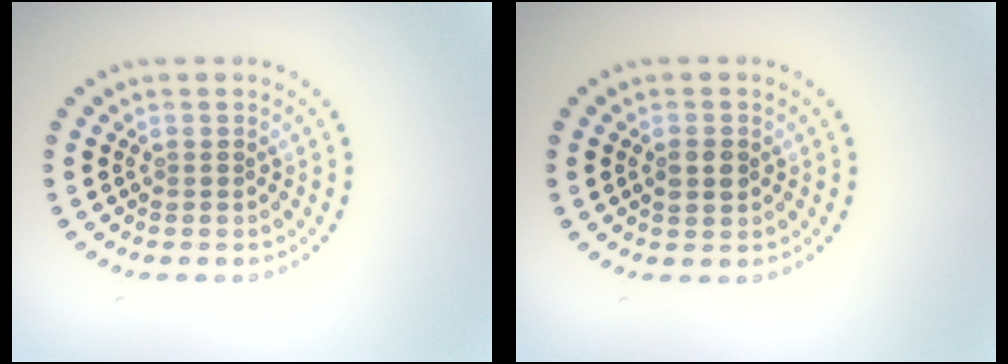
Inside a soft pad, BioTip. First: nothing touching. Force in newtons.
{"total": 1.4, "press": 1.4, "slide": 0.1}